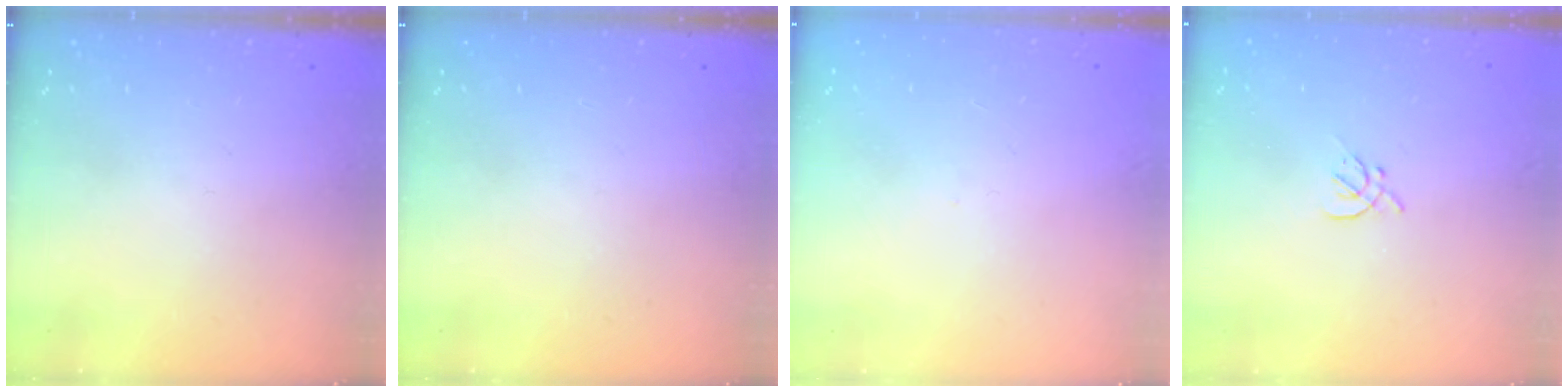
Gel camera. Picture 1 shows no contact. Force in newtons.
{"total": 0.0}
{"total": 0.0}
{"total": 1.6, "press": 1.5, "slide": 0.5}